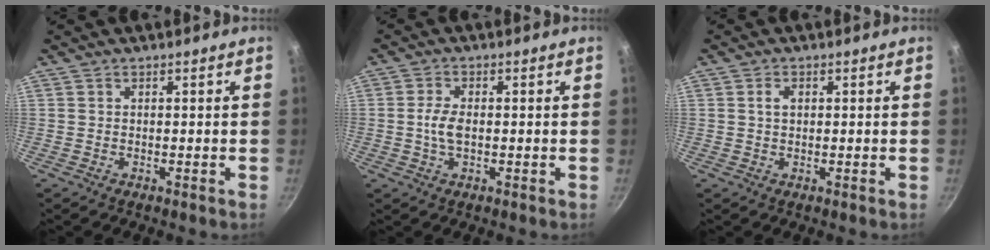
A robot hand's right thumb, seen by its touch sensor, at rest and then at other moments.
{"total": 3.9, "force": [-0.2, 2.1, 3.3], "torque": [-0.065, 0.007, -0.007]}
{"total": 2.1, "force": [0.5, 1.4, 1.5], "torque": [-0.020, 0.004, 0.009]}